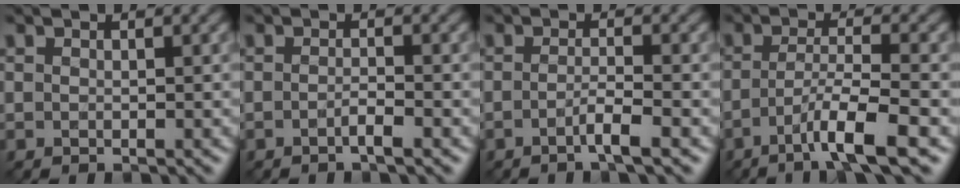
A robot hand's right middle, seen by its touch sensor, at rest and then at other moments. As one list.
[{"total": 1.5, "force": [-0.6, 0.3, 1.3], "torque": [-0.018, 0.005, -0.016]}, {"total": 2.3, "force": [-1.0, 0.3, 2.0], "torque": [-0.029, 0.005, -0.027]}, {"total": 5.6, "force": [-2.9, 0.8, 4.8], "torque": [-0.074, 0.007, -0.056]}]